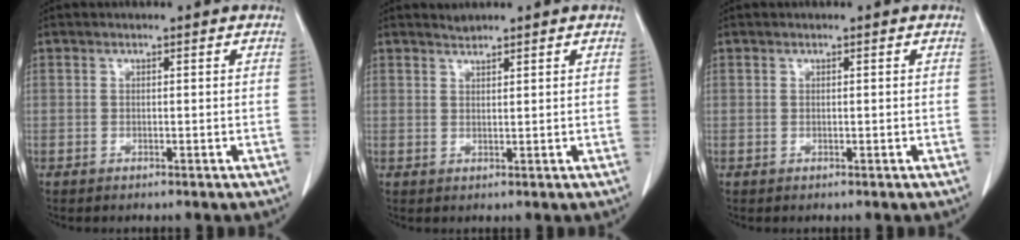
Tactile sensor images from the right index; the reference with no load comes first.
{"total": 1.4, "force": [1.4, 0.3, 0.2], "torque": [-0.004, 0.004, 0.030]}
{"total": 0.0}